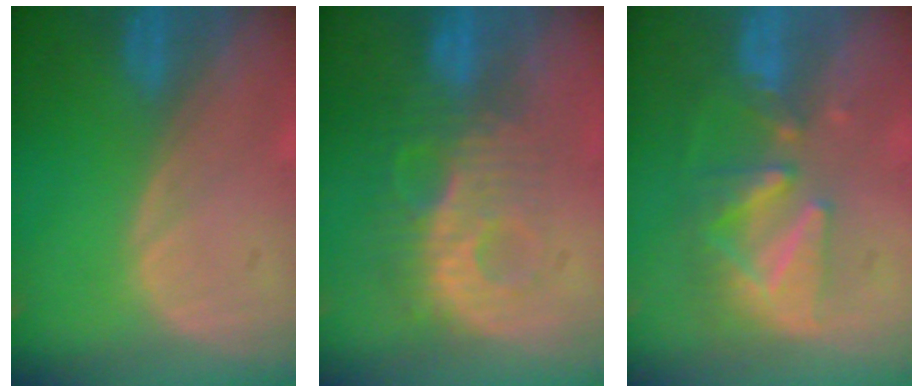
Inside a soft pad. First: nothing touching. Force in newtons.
{"total": 9.3, "press": 8.3, "slide": 4.2}
{"total": 8.4, "press": 7.8, "slide": 3.1}